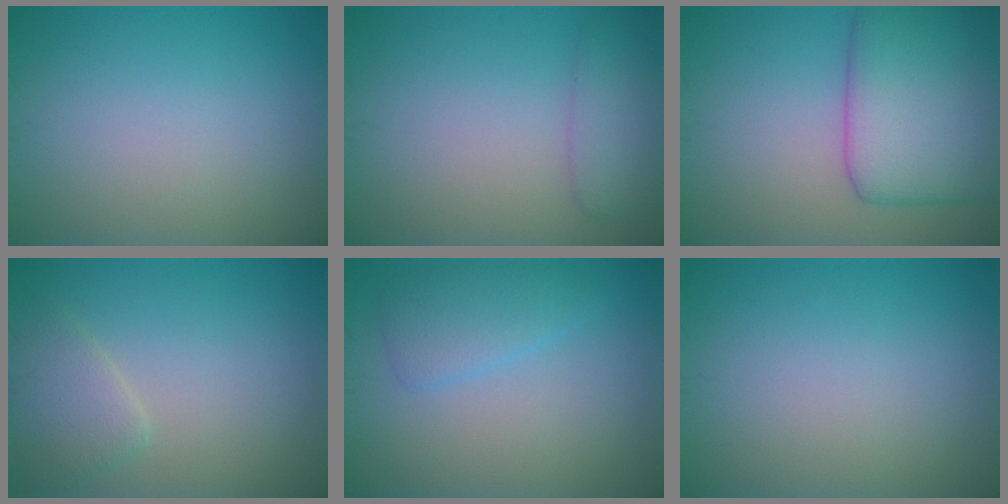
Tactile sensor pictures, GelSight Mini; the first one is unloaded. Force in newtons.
{"total": 2.3, "press": 2.3, "slide": 0.1}
{"total": 8.3, "press": 8.3, "slide": 0.2}
{"total": 2.5, "press": 2.5, "slide": 0.2}
{"total": 2.6, "press": 2.6, "slide": 0.1}
{"total": 0.0}